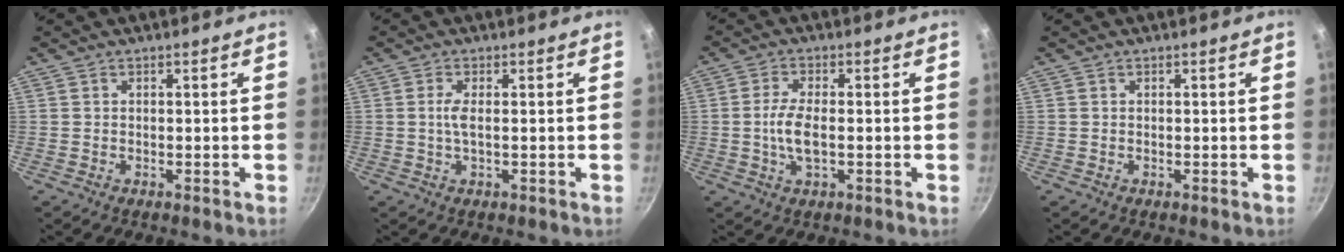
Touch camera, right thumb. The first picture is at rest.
{"total": 2.5, "force": [0.1, 0.6, 2.4], "torque": [-0.062, 0.001, 0.002]}
{"total": 5.7, "force": [-0.6, 2.2, 5.3], "torque": [-0.113, 0.003, -0.016]}
{"total": 0.0}